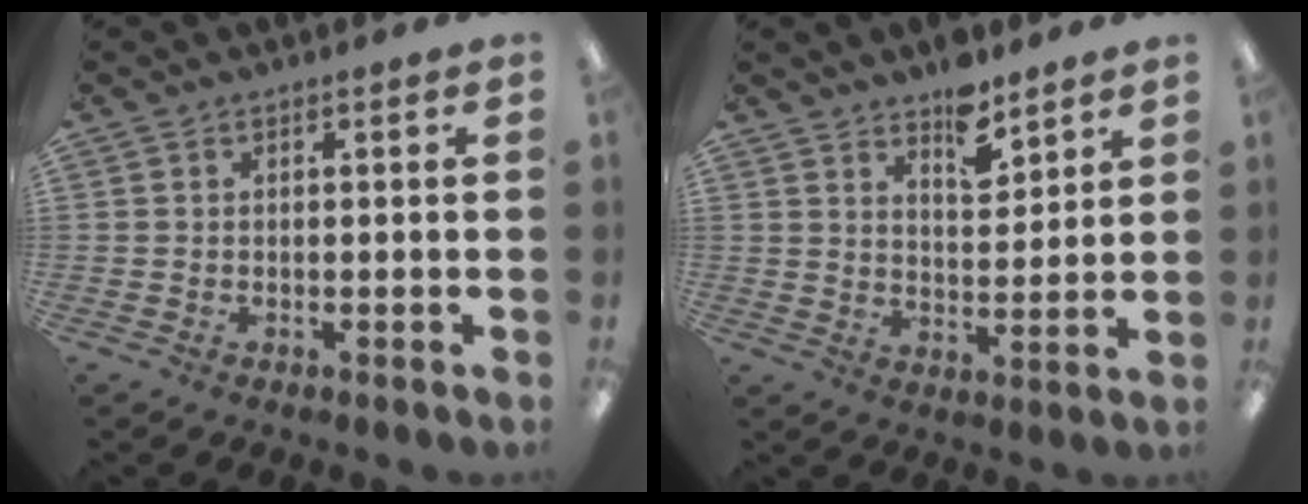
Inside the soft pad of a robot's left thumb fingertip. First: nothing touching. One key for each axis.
{"total": 8.0, "fx": 6.4, "fy": 3.3, "fz": 3.6, "tx": -0.033, "ty": -0.046, "tz": 0.106}